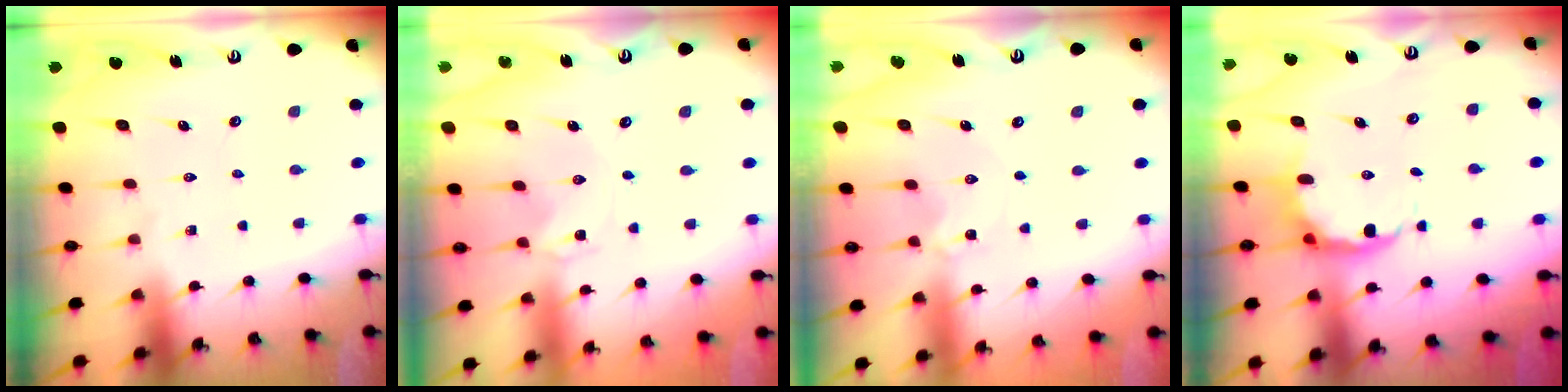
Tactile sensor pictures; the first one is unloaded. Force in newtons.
{"total": 0.0}
{"total": 0.6, "press": 0.5, "slide": 0.1}
{"total": 6.6, "press": 6.1, "slide": 2.5}